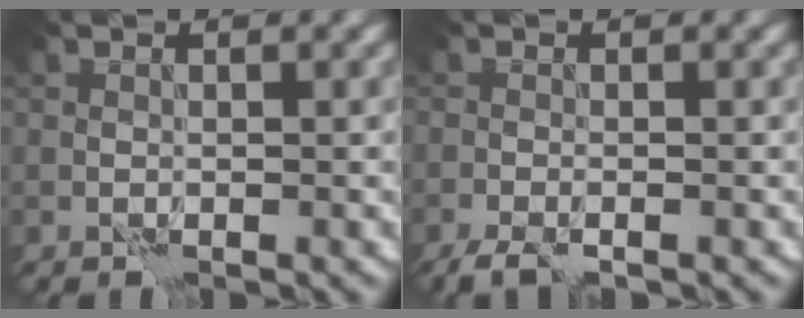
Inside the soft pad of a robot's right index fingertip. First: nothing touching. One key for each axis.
{"total": 2.1, "fx": -1.7, "fy": 0.3, "fz": 1.1, "tx": -0.025, "ty": -0.011, "tz": -0.035}